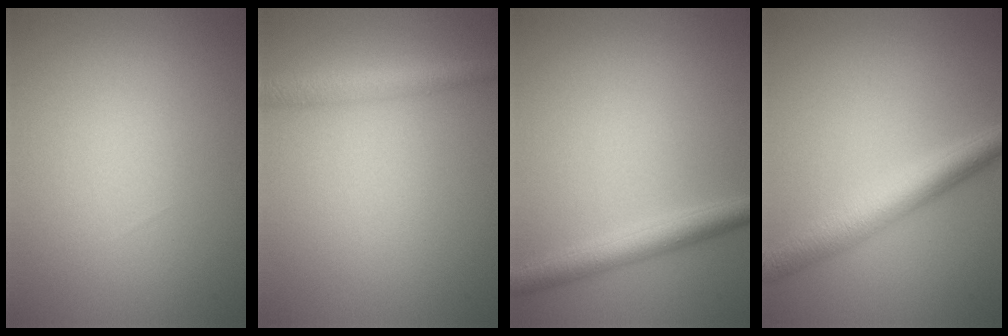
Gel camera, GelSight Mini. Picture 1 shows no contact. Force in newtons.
{"total": 2.4, "press": 2.4, "slide": 0.2}
{"total": 3.0, "press": 3.0, "slide": 0.1}
{"total": 4.4, "press": 4.4, "slide": 0.1}